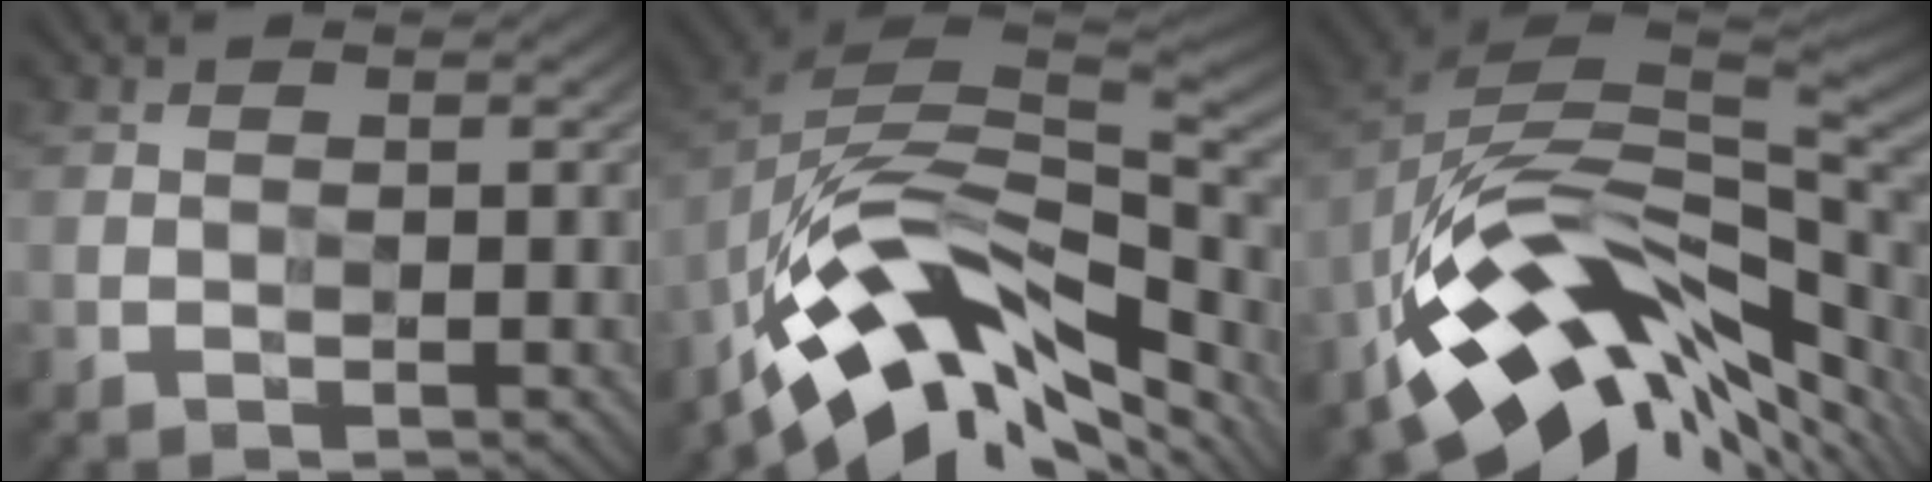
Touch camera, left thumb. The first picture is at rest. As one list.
[{"total": 13.0, "force": [-8.5, 5.4, 8.3], "torque": [-0.154, 0.022, -0.161]}, {"total": 13.6, "force": [-7.0, 6.6, 9.6], "torque": [-0.167, 0.010, -0.133]}]